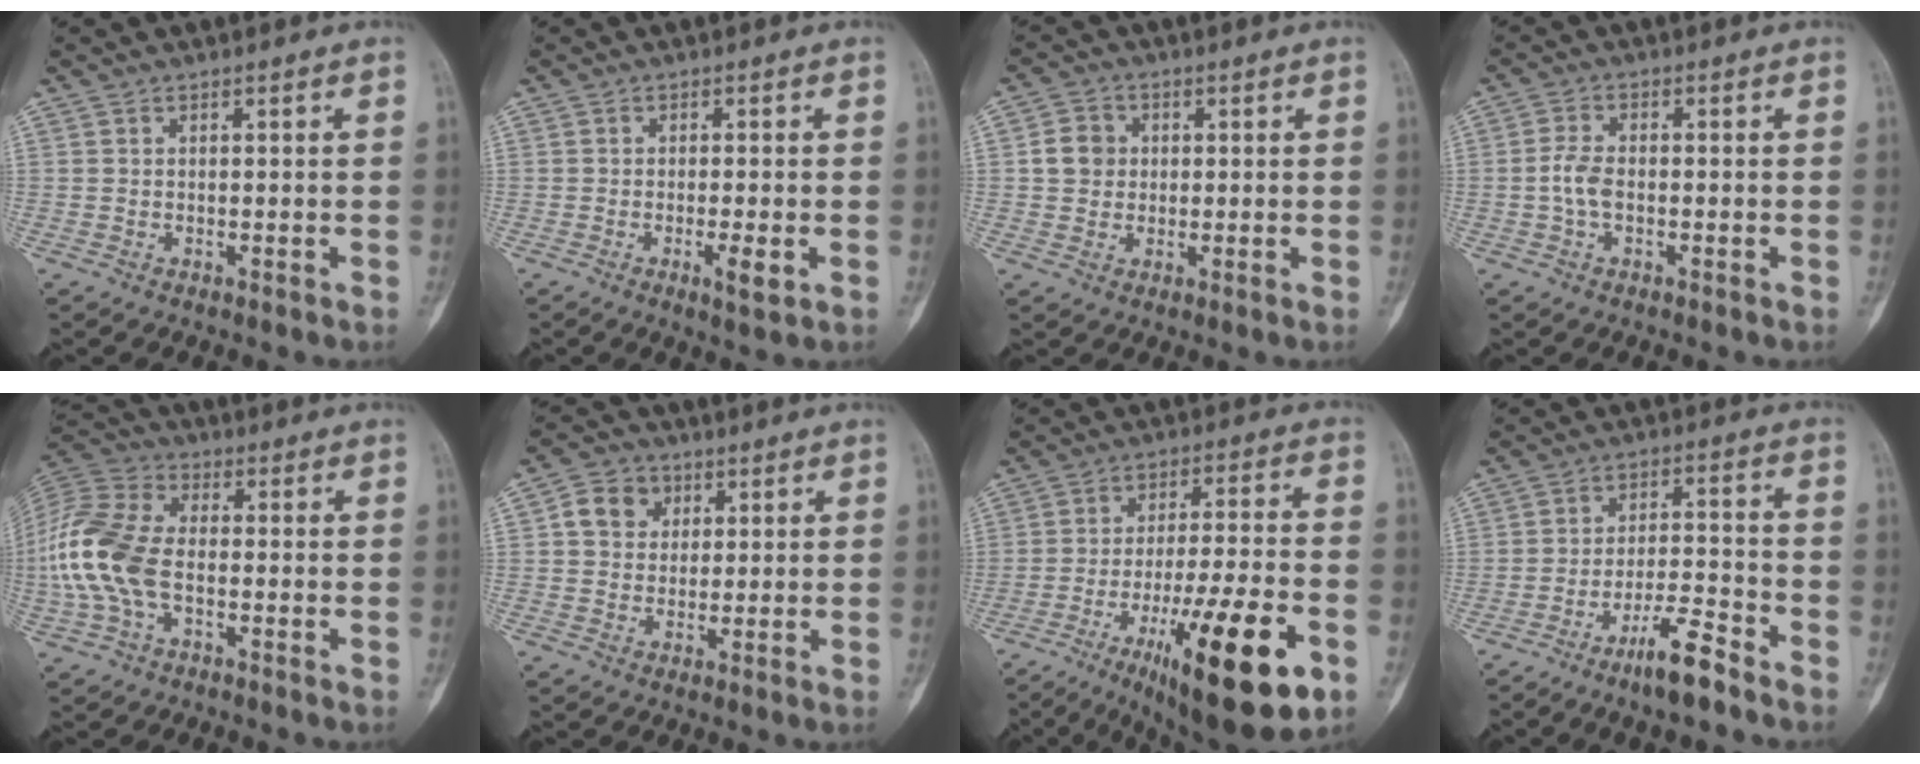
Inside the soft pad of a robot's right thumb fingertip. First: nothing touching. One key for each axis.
{"total": 3.4, "fx": -1.2, "fy": 0.6, "fz": 3.2, "tx": -0.052, "ty": -0.007, "tz": -0.020}
{"total": 5.0, "fx": 0.6, "fy": 4.6, "fz": 2.0, "tx": -0.015, "ty": 0.004, "tz": 0.004}
{"total": 3.9, "fx": -0.7, "fy": 2.0, "fz": 3.2, "tx": -0.071, "ty": 0.011, "tz": -0.020}
{"total": 15.4, "fx": -2.1, "fy": 9.0, "fz": 12.4, "tx": -0.281, "ty": 0.028, "tz": -0.044}
{"total": 6.8, "fx": 2.0, "fy": 5.9, "fz": 2.9, "tx": -0.023, "ty": 0.001, "tz": 0.029}
{"total": 22.3, "fx": -9.7, "fy": 5.0, "fz": 19.4, "tx": -0.289, "ty": 0.027, "tz": -0.145}
{"total": 8.5, "fx": -6.2, "fy": 1.6, "fz": 5.6, "tx": -0.101, "ty": 0.048, "tz": -0.110}